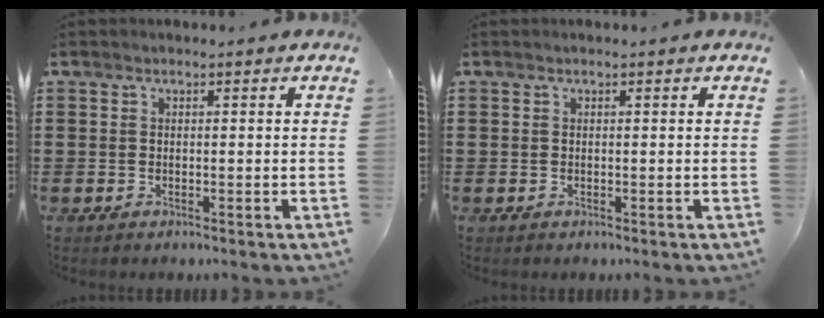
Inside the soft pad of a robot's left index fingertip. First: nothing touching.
{"total": 0.0}